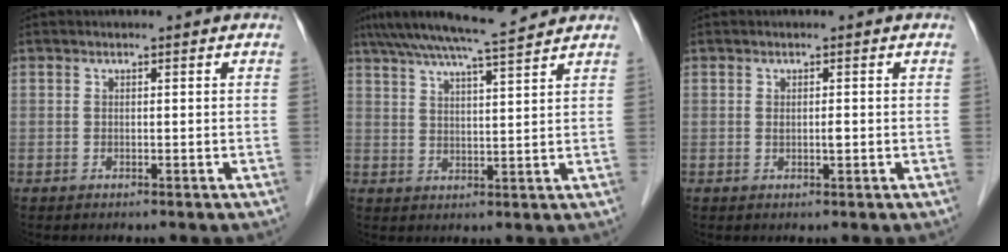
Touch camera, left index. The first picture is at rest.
{"total": 10.0, "force": [8.9, 0.0, 4.6], "torque": [-0.083, 0.021, 0.138]}
{"total": 1.0, "force": [-0.2, 0.2, 1.0], "torque": [-0.017, -0.005, -0.002]}